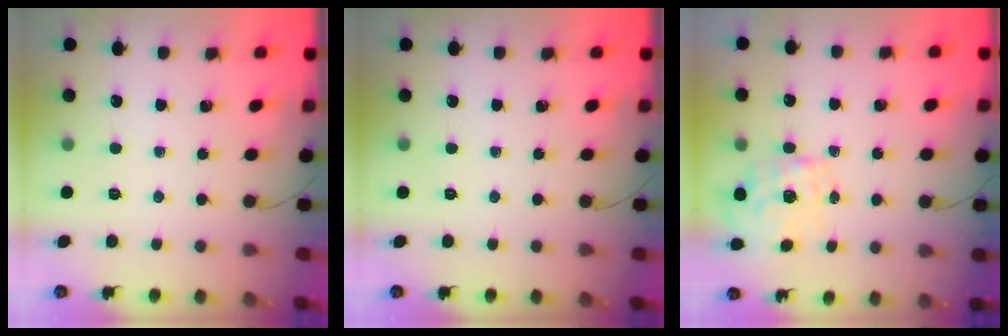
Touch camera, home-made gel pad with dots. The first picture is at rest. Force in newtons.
{"total": 0.0}
{"total": 1.6, "press": 1.4, "slide": 0.8}